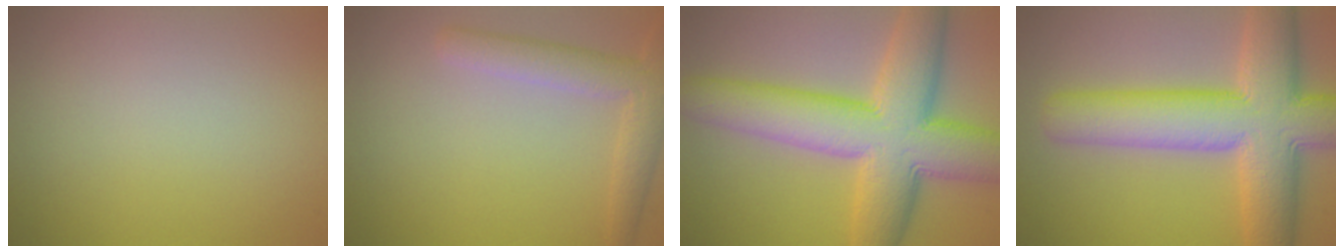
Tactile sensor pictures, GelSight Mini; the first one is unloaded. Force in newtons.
{"total": 3.7, "press": 3.6, "slide": 0.4}
{"total": 11.4, "press": 11.4, "slide": 0.1}
{"total": 11.7, "press": 11.7, "slide": 0.6}